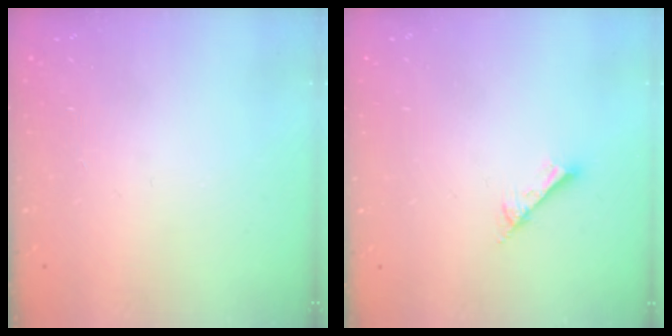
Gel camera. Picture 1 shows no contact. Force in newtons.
{"total": 2.7, "press": 2.7, "slide": 0.2}